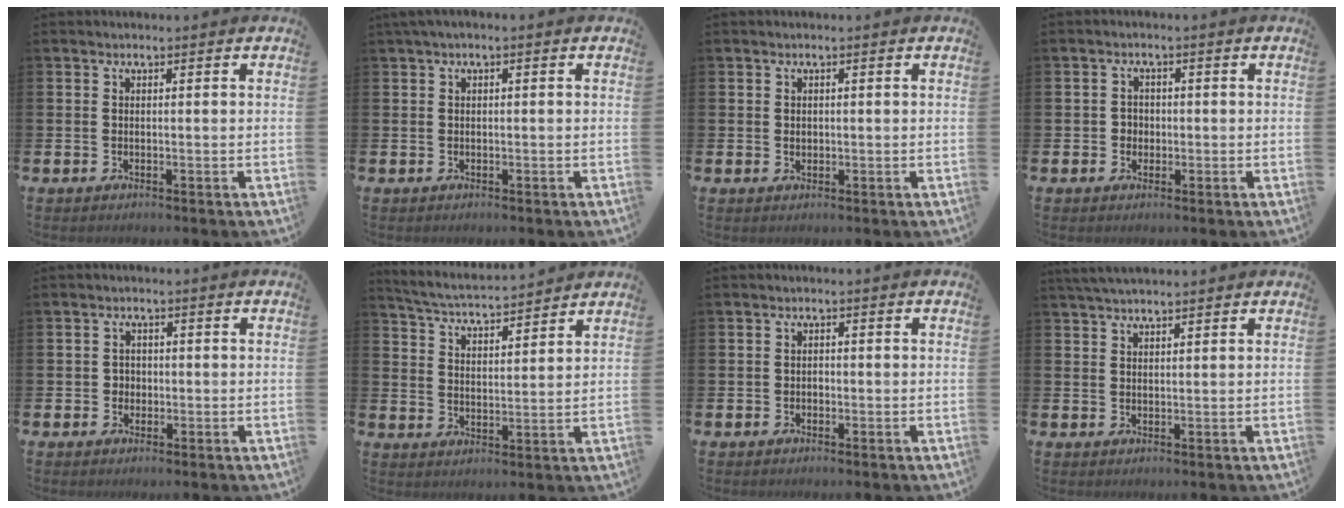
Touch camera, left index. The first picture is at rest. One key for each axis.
{"total": 0.7, "fx": -0.1, "fy": 0.2, "fz": 0.6, "tx": -0.017, "ty": 0.006, "tz": -0.003}
{"total": 0.8, "fx": 0.4, "fy": 0.6, "fz": 0.3, "tx": 0.003, "ty": 0.002, "tz": 0.005}
{"total": 1.8, "fx": -0.1, "fy": 1.8, "fz": 0.4, "tx": -0.003, "ty": 0.006, "tz": -0.009}
{"total": 1.6, "fx": -0.1, "fy": 1.6, "fz": 0.3, "tx": -0.001, "ty": 0.005, "tz": -0.007}
{"total": 4.8, "fx": 4.8, "fy": 0.1, "fz": 0.5, "tx": -0.036, "ty": -0.034, "tz": 0.084}
{"total": 0.8, "fx": -0.4, "fy": 0.7, "fz": 0.3, "tx": -0.004, "ty": 0.003, "tz": -0.009}
{"total": 3.0, "fx": 2.7, "fy": 0.5, "fz": 1.1, "tx": -0.025, "ty": -0.003, "tz": 0.049}